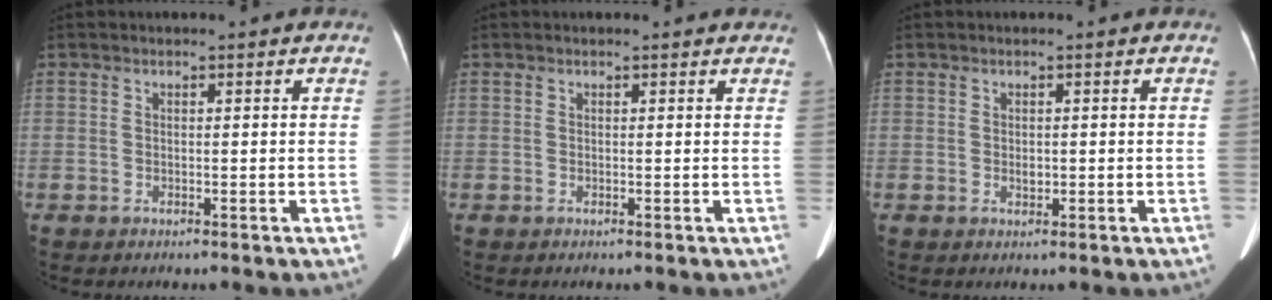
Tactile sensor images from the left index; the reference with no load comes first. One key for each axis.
{"total": 1.8, "fx": 1.8, "fy": 0.2, "fz": 0.3, "tx": -0.013, "ty": 0.000, "tz": 0.008}
{"total": 0.9, "fx": 0.0, "fy": 0.6, "fz": 0.7, "tx": -0.012, "ty": 0.000, "tz": 0.002}